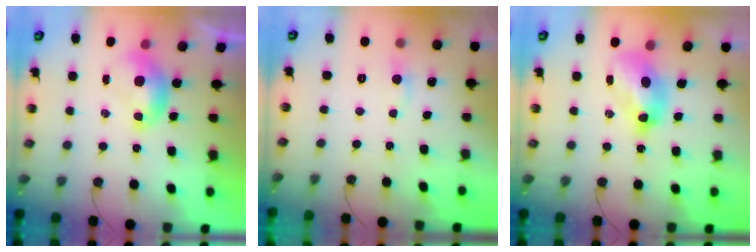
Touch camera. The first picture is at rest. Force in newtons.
{"total": 0.7, "press": 0.3, "slide": 0.7}
{"total": 7.5, "press": 7.4, "slide": 1.2}